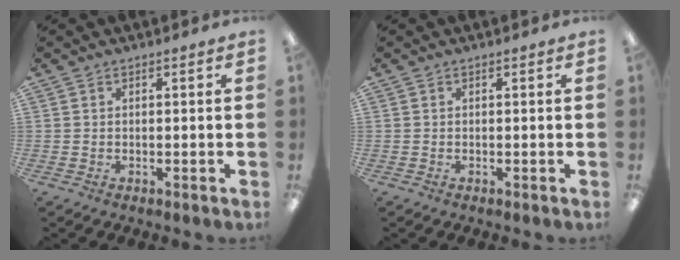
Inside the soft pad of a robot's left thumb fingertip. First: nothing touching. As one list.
[{"total": 0.0}]